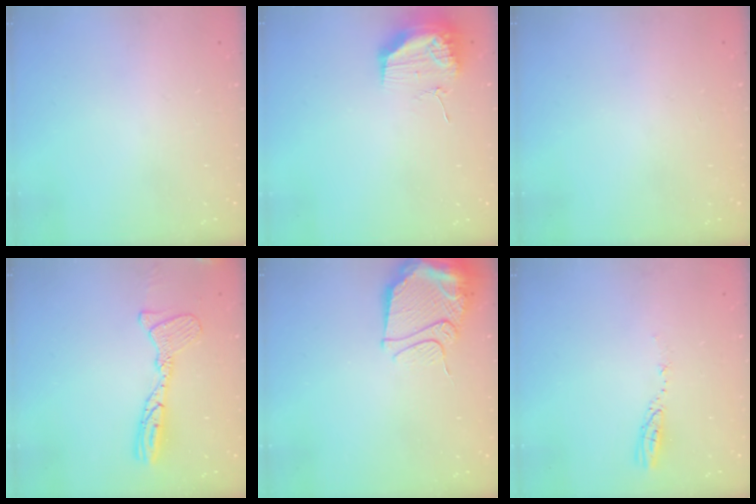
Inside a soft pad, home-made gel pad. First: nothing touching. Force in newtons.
{"total": 19.9, "press": 14.6, "slide": 13.6}
{"total": 0.0}
{"total": 14.4, "press": 14.4, "slide": 1.4}
{"total": 13.0, "press": 12.9, "slide": 1.2}
{"total": 3.7, "press": 3.7, "slide": 0.2}